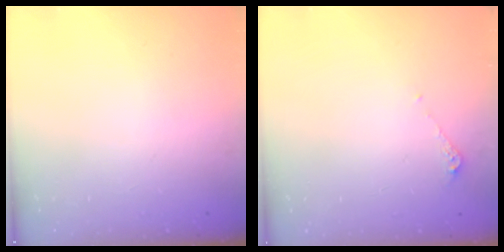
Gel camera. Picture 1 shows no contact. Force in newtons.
{"total": 4.3, "press": 4.2, "slide": 0.5}